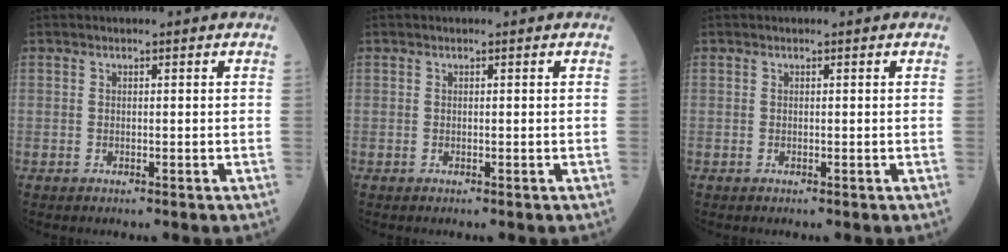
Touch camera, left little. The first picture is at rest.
{"total": 0.0}
{"total": 0.0}